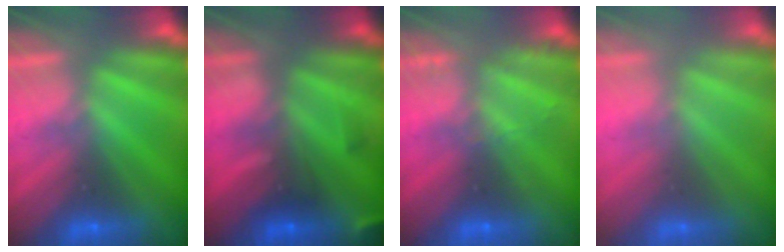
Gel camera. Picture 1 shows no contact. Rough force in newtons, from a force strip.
{"total": 9.4}
{"total": 2.0}
{"total": 2.3}